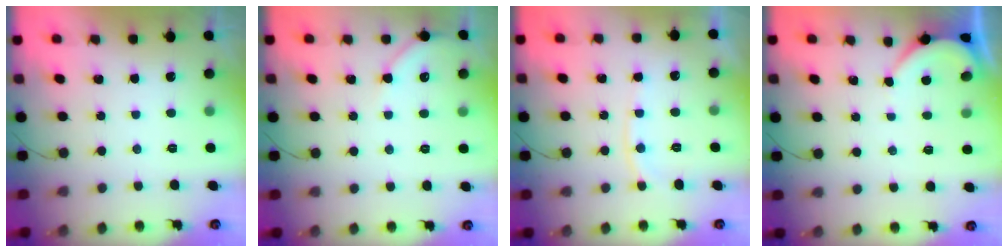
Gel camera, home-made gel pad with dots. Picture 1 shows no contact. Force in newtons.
{"total": 5.8, "press": 5.7, "slide": 0.8}
{"total": 7.7, "press": 7.6, "slide": 1.0}
{"total": 2.1, "press": 2.1, "slide": 0.3}